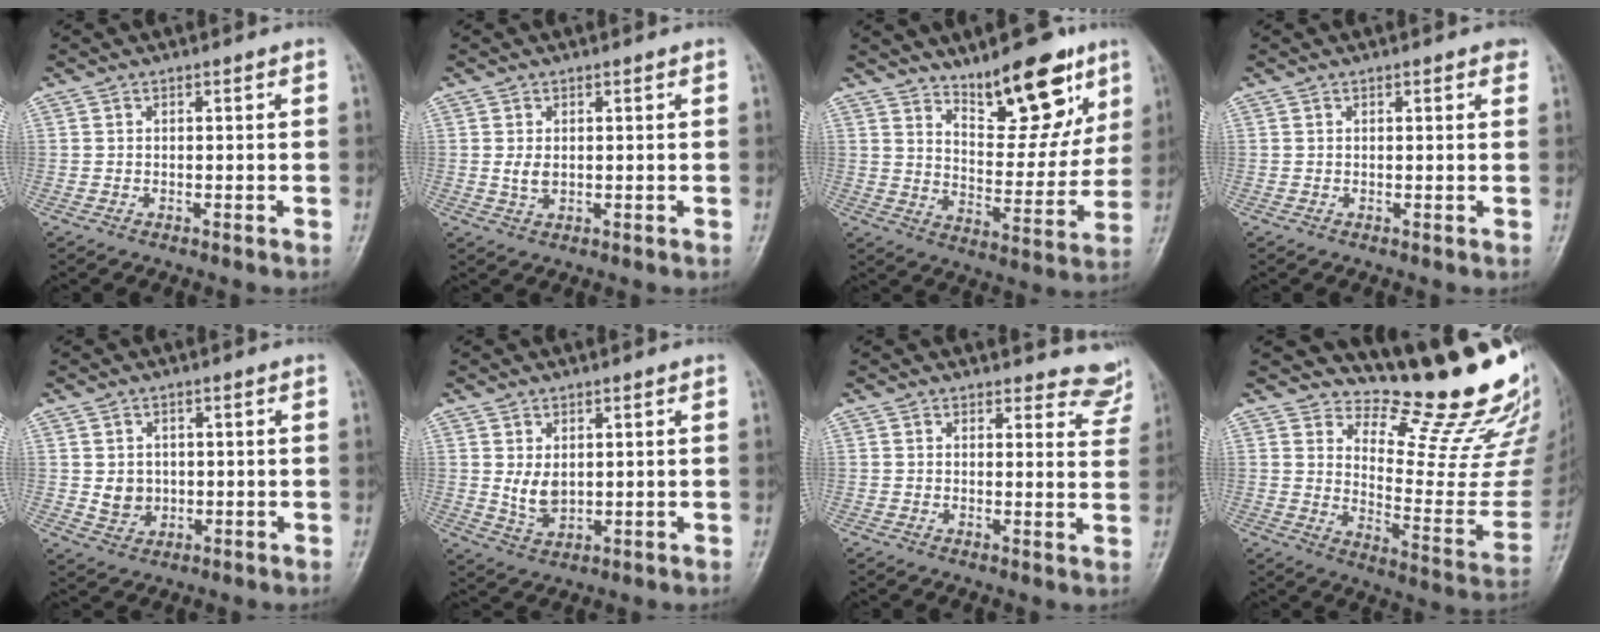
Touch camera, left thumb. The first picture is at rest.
{"total": 2.3, "force": [0.6, 1.4, 1.8], "torque": [-0.029, -0.007, 0.015]}
{"total": 16.4, "force": [10.8, 6.3, 10.6], "torque": [-0.101, -0.070, 0.173]}
{"total": 1.9, "force": [1.4, 0.6, 1.1], "torque": [-0.004, 0.001, 0.013]}
{"total": 3.9, "force": [0.4, 3.4, 1.9], "torque": [-0.017, -0.005, 0.018]}
{"total": 4.6, "force": [1.3, 2.9, 3.3], "torque": [-0.050, -0.019, 0.034]}
{"total": 7.3, "force": [7.0, 2.2, -0.2], "torque": [0.044, -0.051, 0.052]}
{"total": 21.1, "force": [17.5, 5.4, 10.5], "torque": [-0.095, -0.169, 0.237]}